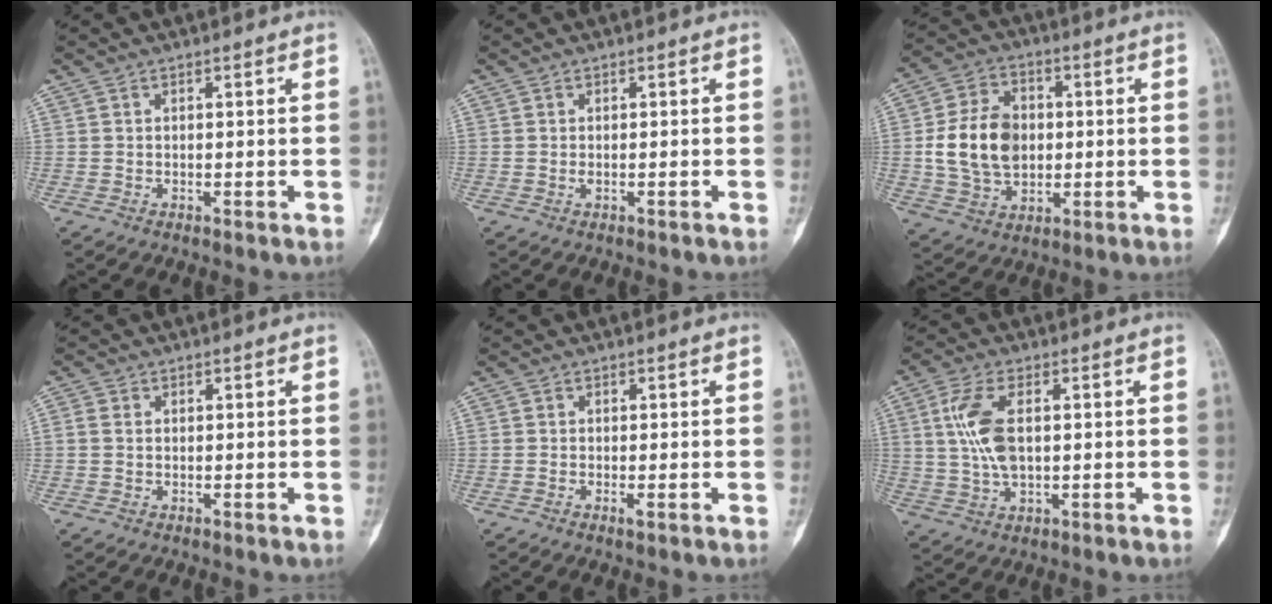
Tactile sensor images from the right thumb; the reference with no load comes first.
{"total": 0.6, "force": [-0.2, 0.2, 0.5], "torque": [-0.009, 0.002, -0.004]}
{"total": 13.9, "force": [0.2, 10.3, 9.4], "torque": [-0.144, 0.012, 0.008]}
{"total": 1.5, "force": [-0.1, 1.2, 0.9], "torque": [-0.014, 0.003, -0.004]}
{"total": 1.1, "force": [-0.5, 0.2, 0.9], "torque": [-0.015, 0.000, -0.012]}
{"total": 8.9, "force": [1.0, 4.5, 7.6], "torque": [-0.163, 0.005, 0.023]}